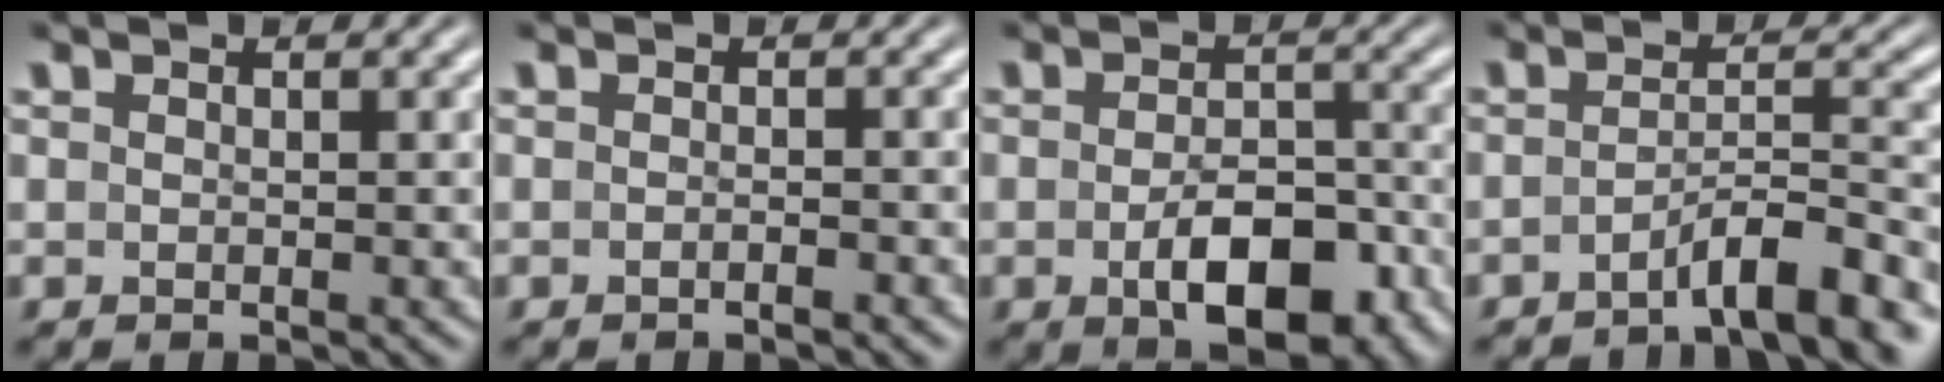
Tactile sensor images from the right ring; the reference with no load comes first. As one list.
[{"total": 0.9, "force": [-0.8, -0.3, 0.2], "torque": [-0.003, 0.006, -0.018]}, {"total": 7.1, "force": [-3.6, 2.9, 5.3], "torque": [-0.072, -0.018, -0.048]}, {"total": 5.3, "force": [-4.2, 0.8, 3.2], "torque": [-0.036, -0.008, -0.061]}]